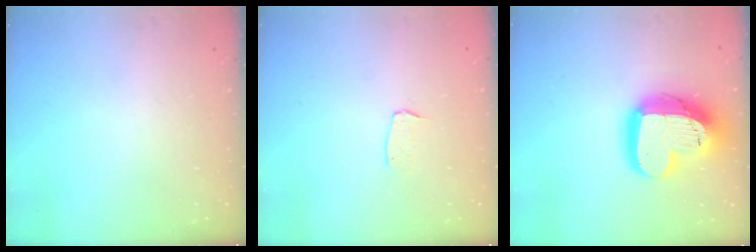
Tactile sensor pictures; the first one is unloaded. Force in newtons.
{"total": 3.0, "press": 3.0, "slide": 0.2}
{"total": 20.1, "press": 20.0, "slide": 1.6}